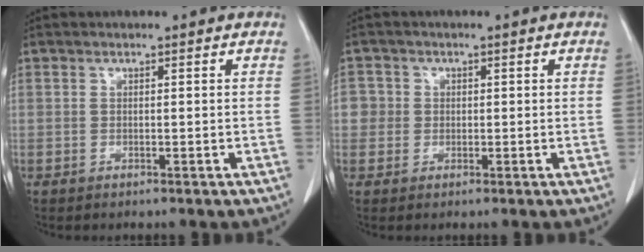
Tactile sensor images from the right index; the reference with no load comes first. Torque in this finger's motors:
{"motor_torque": [0.08, -0.04, 0.08, 0.01]}